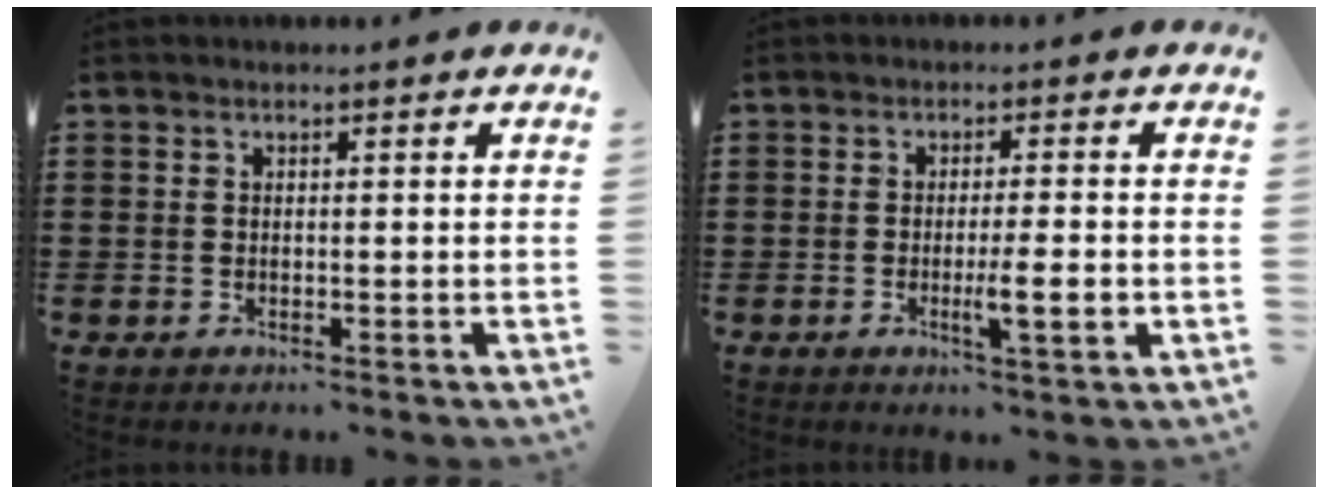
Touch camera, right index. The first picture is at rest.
{"total": 5.6, "force": [-1.4, 0.7, 5.4], "torque": [-0.086, -0.007, -0.021]}